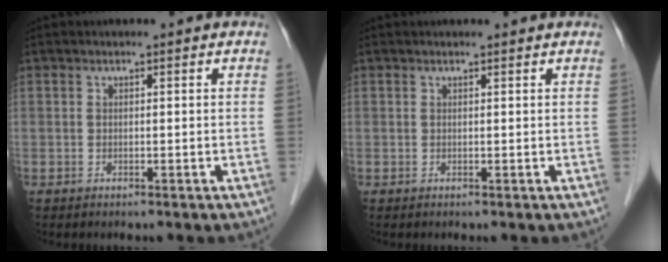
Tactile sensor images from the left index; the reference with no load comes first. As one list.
[{"total": 1.0, "force": [0.9, 0.1, 0.3], "torque": [-0.008, 0.009, 0.014]}]